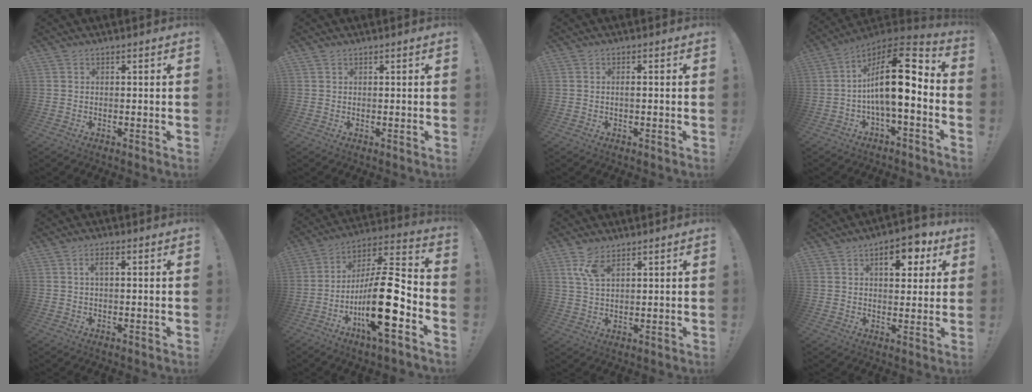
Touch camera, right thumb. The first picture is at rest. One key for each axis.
{"total": 0.6, "fx": 0.5, "fy": 0.3, "fz": 0.1, "tx": -0.003, "ty": -0.001, "tz": 0.010}
{"total": 1.2, "fx": -0.4, "fy": 0.0, "fz": 1.1, "tx": -0.027, "ty": 0.004, "tz": -0.007}
{"total": 18.2, "fx": 0.3, "fy": 7.0, "fz": 16.8, "tx": -0.265, "ty": 0.001, "tz": 0.006}
{"total": 2.7, "fx": 0.4, "fy": 0.9, "fz": 2.6, "tx": -0.052, "ty": 0.010, "tz": 0.003}
{"total": 22.6, "fx": -6.9, "fy": 6.3, "fz": 20.6, "tx": -0.374, "ty": 0.035, "tz": -0.113}
{"total": 6.9, "fx": 4.1, "fy": 3.0, "fz": 4.7, "tx": -0.089, "ty": -0.011, "tz": 0.077}
{"total": 9.5, "fx": 3.9, "fy": 5.1, "fz": 7.0, "tx": -0.085, "ty": -0.003, "tz": 0.062}